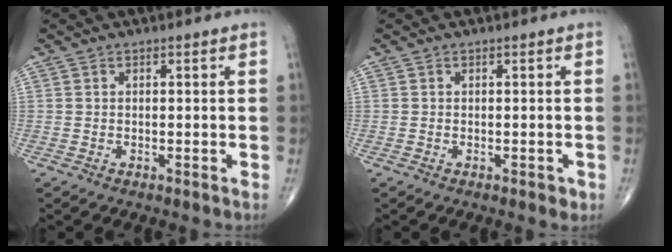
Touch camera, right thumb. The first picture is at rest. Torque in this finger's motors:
{"motor_torque": [-0.29, -0.01, -0.17, -0.05, -0.01]}